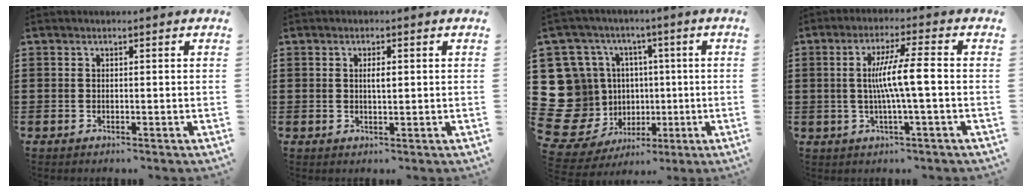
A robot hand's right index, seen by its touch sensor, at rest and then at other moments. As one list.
[{"total": 1.8, "force": [0.3, 0.5, 1.7], "torque": [-0.034, 0.002, 0.002]}, {"total": 15.8, "force": [0.1, 15.1, 4.9], "torque": [-0.168, -0.029, 0.047]}, {"total": 6.0, "force": [-0.5, 0.0, 6.0], "torque": [-0.108, -0.005, -0.015]}]